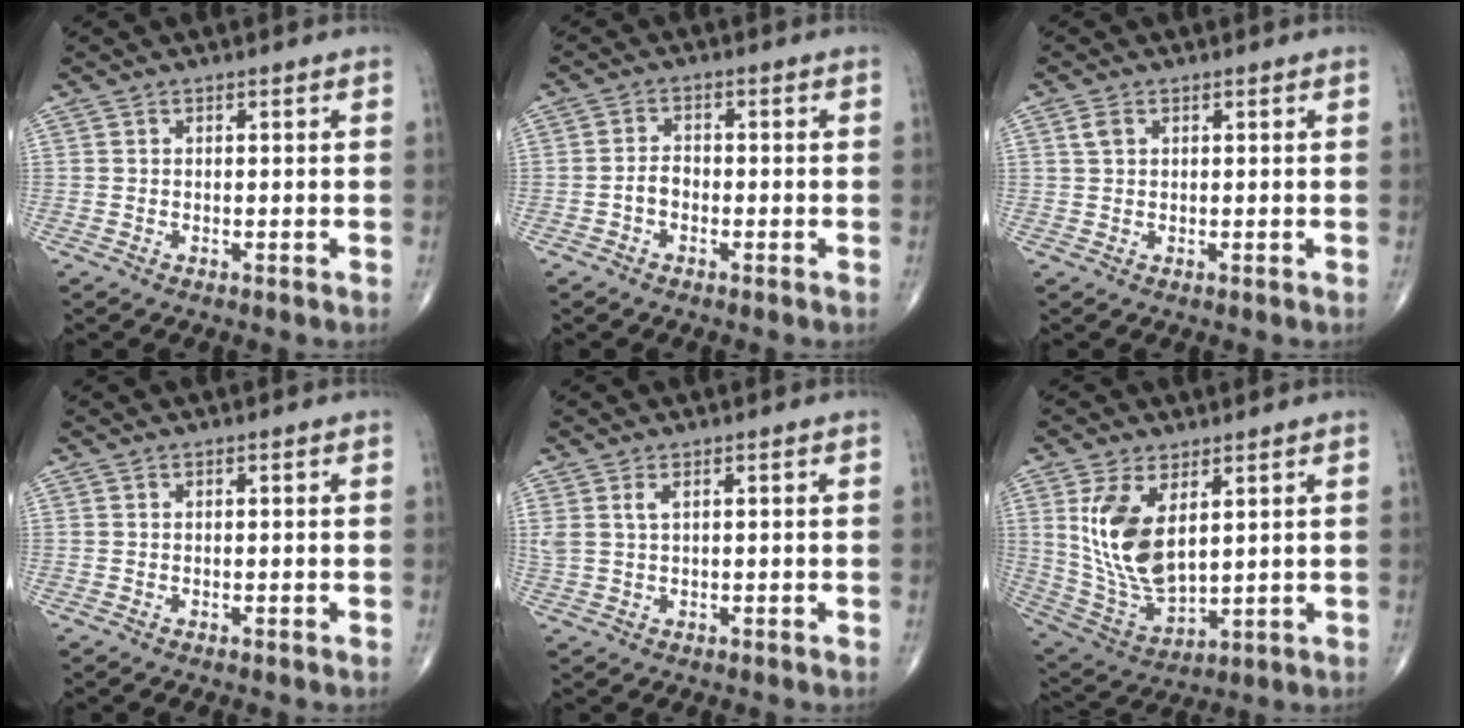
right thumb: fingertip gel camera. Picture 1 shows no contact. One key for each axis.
{"total": 2.5, "fx": -1.0, "fy": 1.6, "fz": 1.6, "tx": -0.023, "ty": 0.011, "tz": -0.023}
{"total": 1.8, "fx": 0.8, "fy": 1.2, "fz": 1.1, "tx": -0.024, "ty": 0.005, "tz": 0.016}
{"total": 0.0}
{"total": 2.9, "fx": 1.2, "fy": 1.3, "fz": 2.3, "tx": -0.061, "ty": 0.009, "tz": 0.032}
{"total": 13.8, "fx": 4.0, "fy": 7.0, "fz": 11.2, "tx": -0.212, "ty": -0.023, "tz": 0.100}